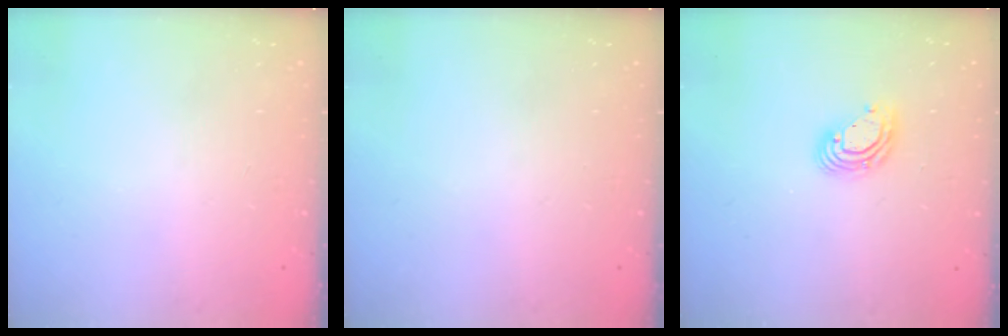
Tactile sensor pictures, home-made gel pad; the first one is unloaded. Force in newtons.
{"total": 0.0}
{"total": 8.7, "press": 8.6, "slide": 1.4}